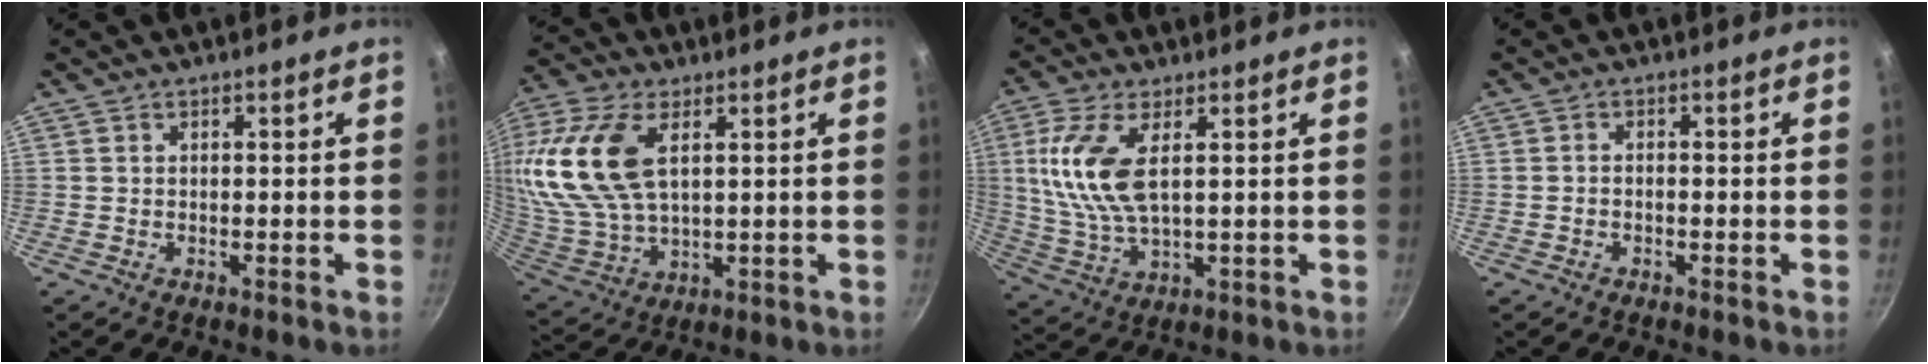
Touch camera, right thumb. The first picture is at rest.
{"total": 19.6, "force": [6.0, 11.1, 15.0], "torque": [-0.315, -0.009, 0.122]}
{"total": 11.8, "force": [2.8, 5.1, 10.3], "torque": [-0.219, -0.003, 0.063]}
{"total": 1.0, "force": [-0.6, 0.5, 0.6], "torque": [-0.014, 0.010, -0.014]}